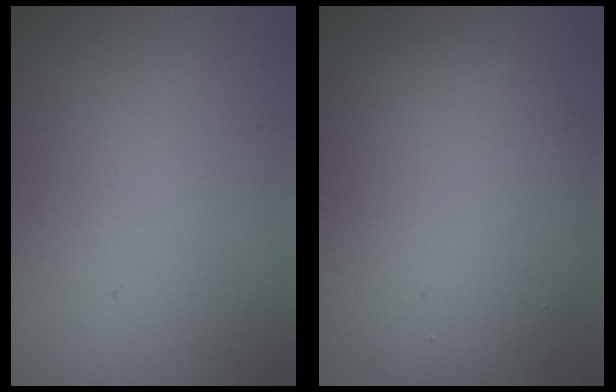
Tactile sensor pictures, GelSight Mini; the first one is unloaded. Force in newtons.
{"total": 10.1, "press": 10.1, "slide": 0.7}